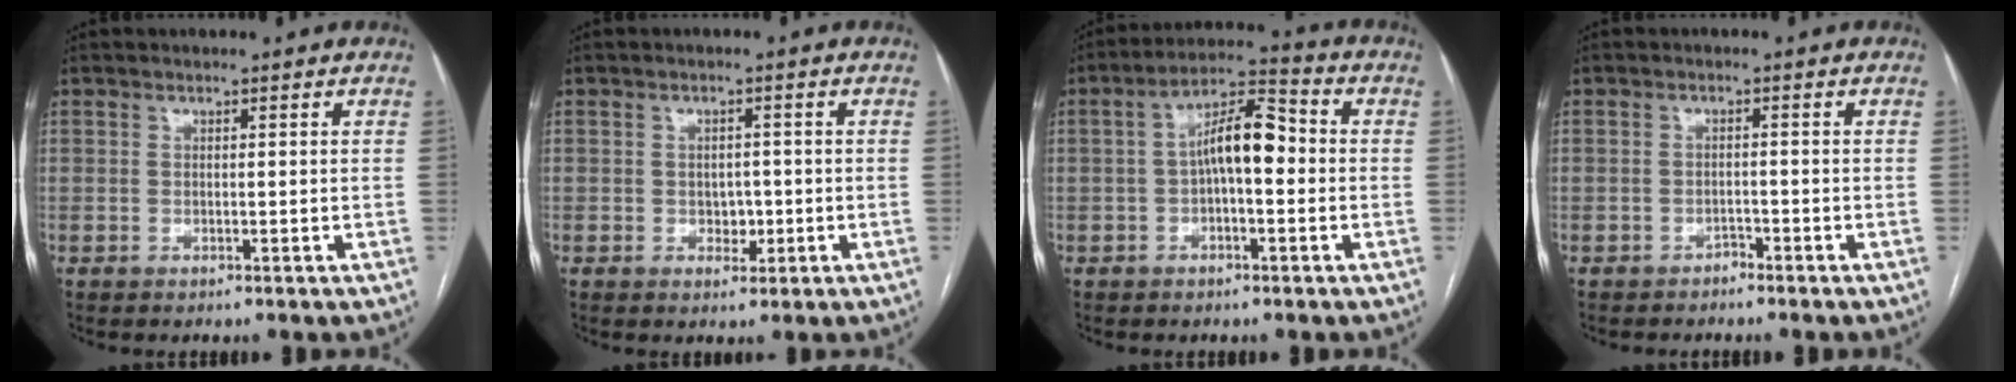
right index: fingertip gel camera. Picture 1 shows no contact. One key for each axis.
{"total": 2.7, "fx": -0.6, "fy": 2.0, "fz": 1.7, "tx": -0.017, "ty": 0.004, "tz": -0.004}
{"total": 8.6, "fx": -0.2, "fy": 2.6, "fz": 8.2, "tx": -0.146, "ty": 0.033, "tz": -0.008}
{"total": 1.3, "fx": -1.1, "fy": 0.6, "fz": 0.2, "tx": -0.003, "ty": 0.003, "tz": -0.020}